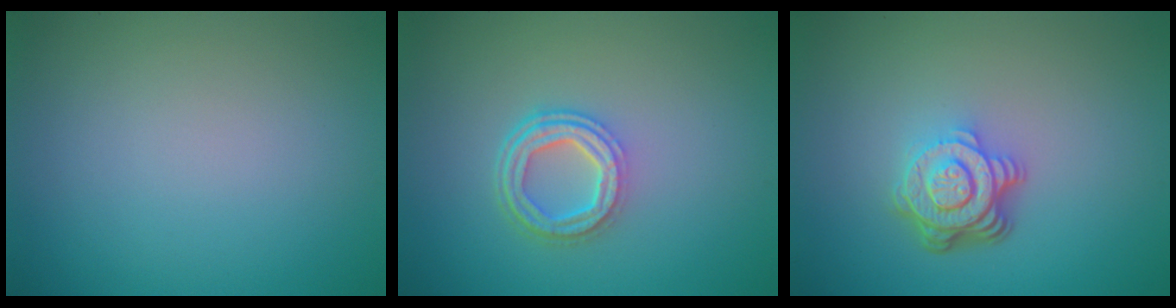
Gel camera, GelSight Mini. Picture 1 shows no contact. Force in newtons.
{"total": 4.0, "press": 3.0, "slide": 2.7}
{"total": 5.0, "press": 3.6, "slide": 3.6}